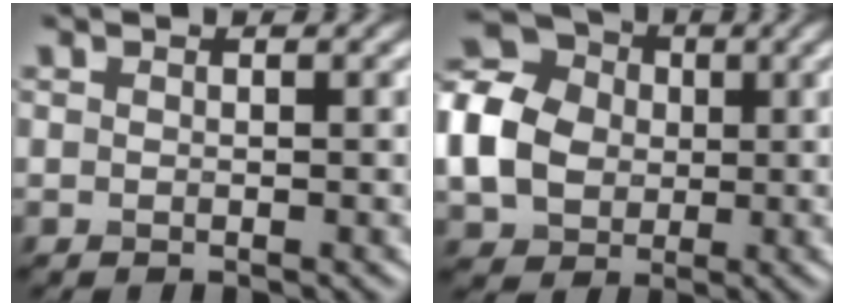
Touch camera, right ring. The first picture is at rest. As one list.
[{"total": 8.5, "force": [-0.3, 7.0, 4.8], "torque": [-0.128, 0.008, -0.007]}]